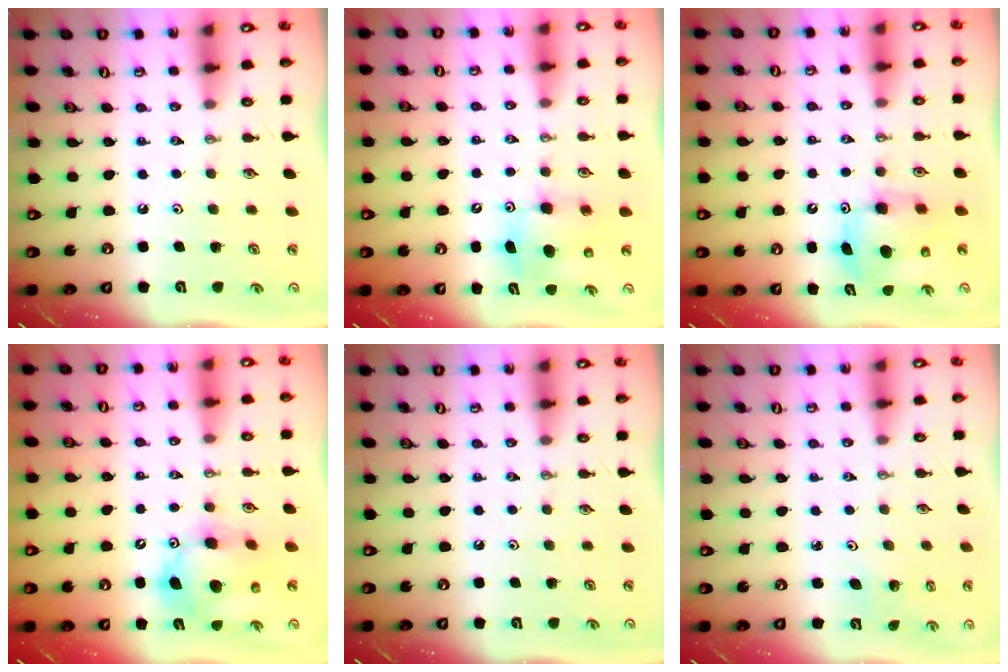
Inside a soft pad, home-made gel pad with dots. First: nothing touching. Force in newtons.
{"total": 8.0, "press": 7.8, "slide": 1.6}
{"total": 7.9, "press": 7.9, "slide": 0.2}
{"total": 14.2, "press": 14.0, "slide": 2.4}
{"total": 0.0}
{"total": 1.4, "press": 1.4, "slide": 0.1}